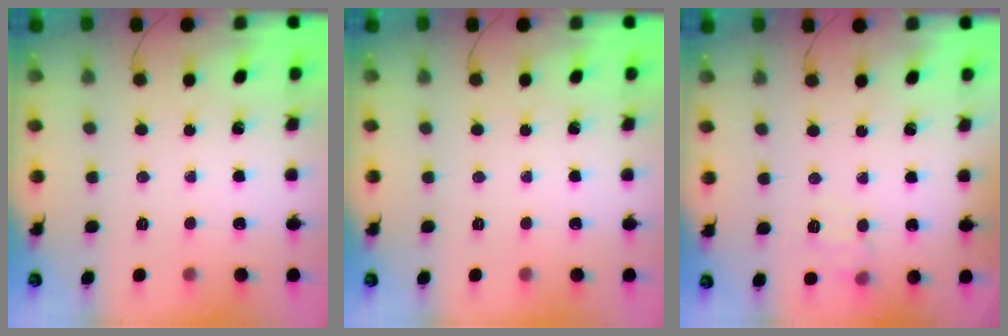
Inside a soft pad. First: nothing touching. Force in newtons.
{"total": 0.0}
{"total": 9.1, "press": 8.9, "slide": 1.5}